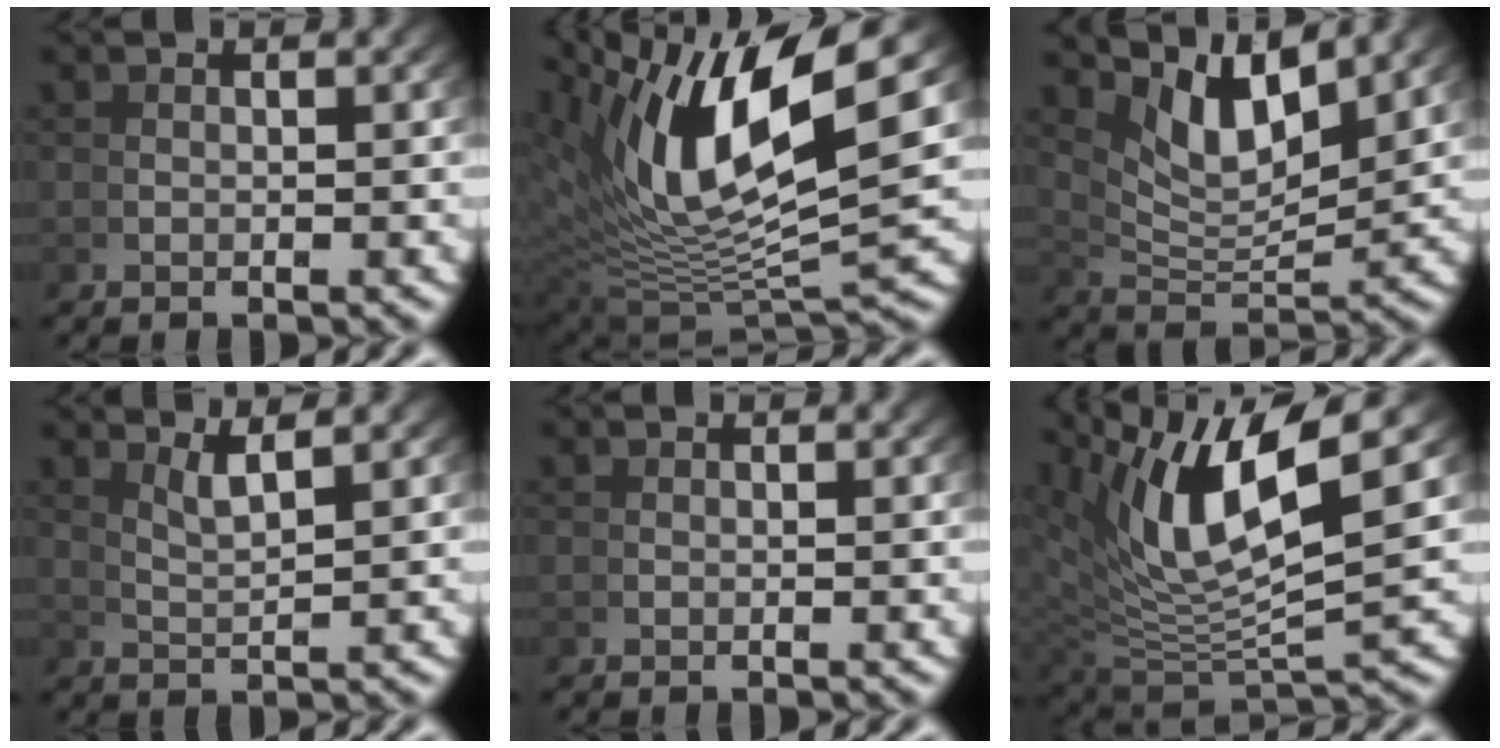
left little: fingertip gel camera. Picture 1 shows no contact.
{"total": 14.1, "force": [3.8, 6.7, 11.8], "torque": [-0.226, -0.007, 0.075]}
{"total": 7.5, "force": [4.2, 2.7, 5.6], "torque": [-0.090, -0.001, 0.082]}
{"total": 2.7, "force": [2.2, -0.6, 1.5], "torque": [-0.025, -0.003, 0.045]}
{"total": 0.0}
{"total": 11.2, "force": [3.7, 5.3, 9.2], "torque": [-0.187, -0.010, 0.075]}